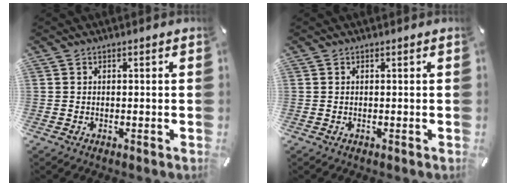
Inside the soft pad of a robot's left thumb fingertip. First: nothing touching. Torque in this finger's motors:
{"motor_torque": [0.00, 0.00, 0.00, 0.00, 0.00]}